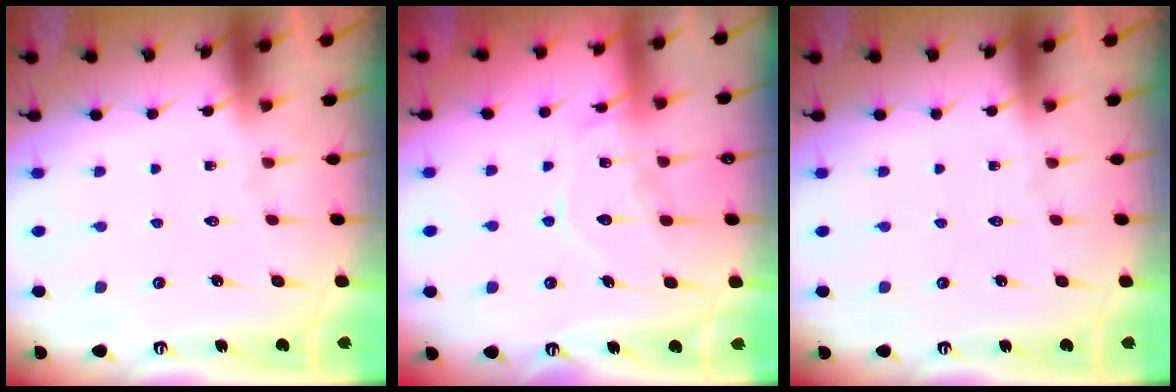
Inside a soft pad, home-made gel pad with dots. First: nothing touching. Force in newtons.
{"total": 12.1, "press": 12.0, "slide": 1.0}
{"total": 0.0}